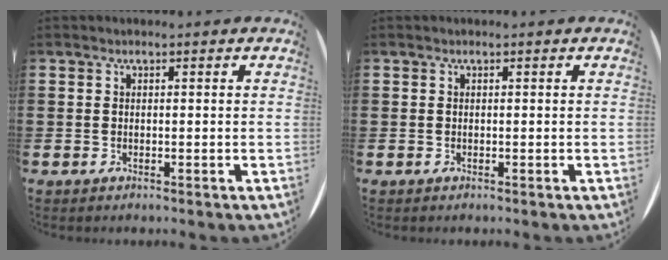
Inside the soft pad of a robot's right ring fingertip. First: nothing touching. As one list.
[{"total": 0.0}]